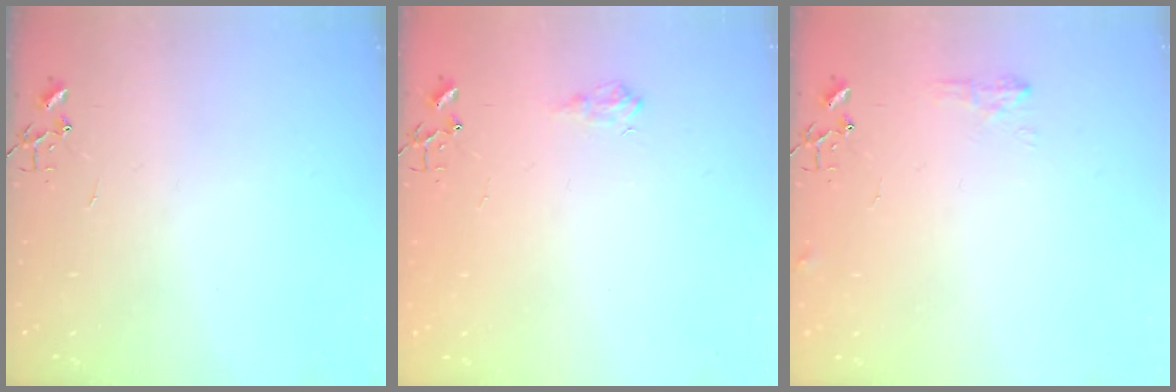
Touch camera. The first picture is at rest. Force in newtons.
{"total": 6.8, "press": 6.8, "slide": 0.8}
{"total": 6.4, "press": 6.3, "slide": 0.8}